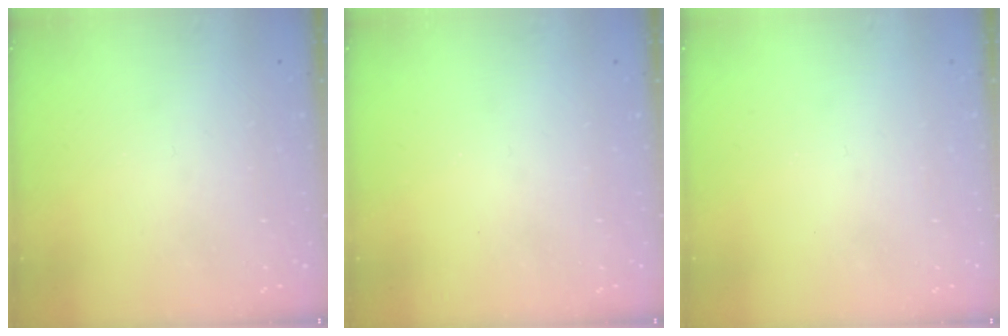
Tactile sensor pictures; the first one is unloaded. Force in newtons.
{"total": 0.0}
{"total": 0.7, "press": 0.7, "slide": 0.1}